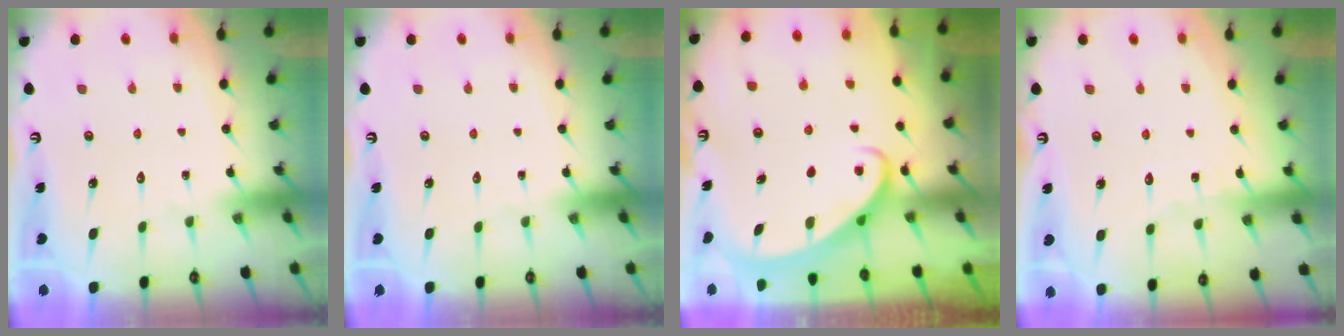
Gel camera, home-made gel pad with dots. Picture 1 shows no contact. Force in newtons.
{"total": 0.0}
{"total": 2.6, "press": 2.6, "slide": 0.4}
{"total": 4.1, "press": 4.1, "slide": 0.4}